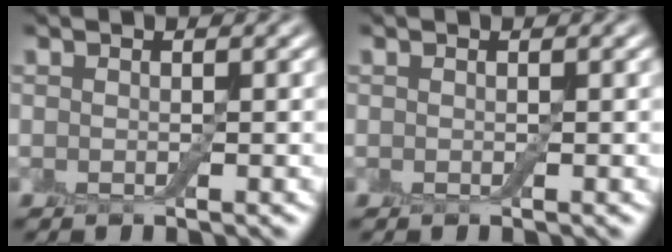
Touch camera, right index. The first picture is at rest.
{"total": 0.0}